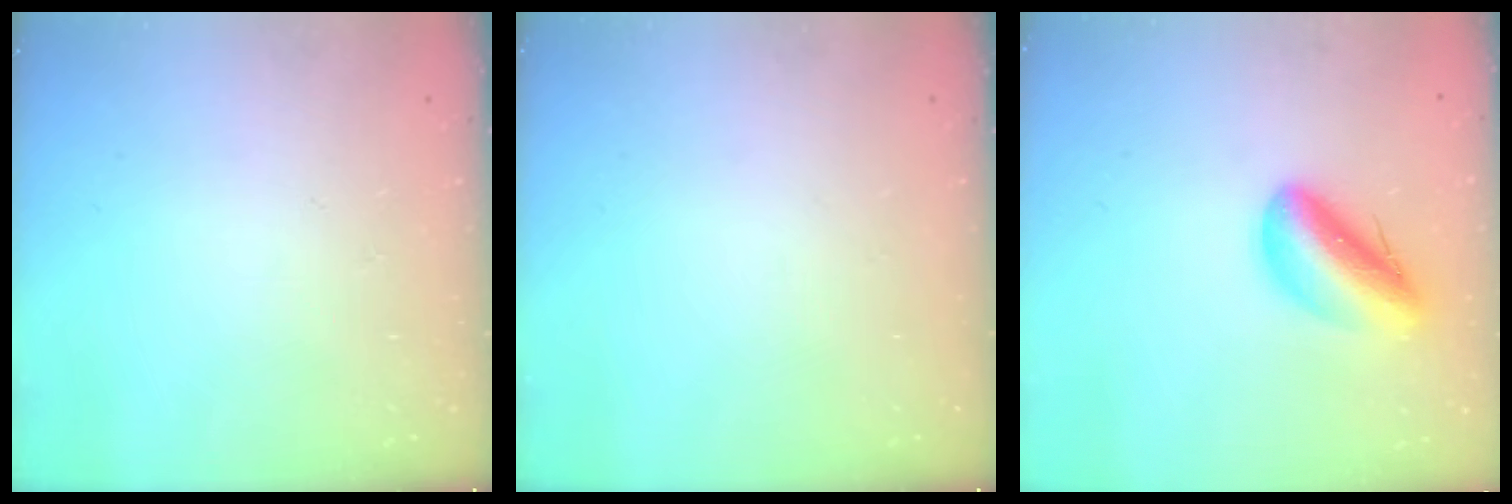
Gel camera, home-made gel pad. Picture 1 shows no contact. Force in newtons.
{"total": 0.0}
{"total": 11.5, "press": 11.0, "slide": 3.5}